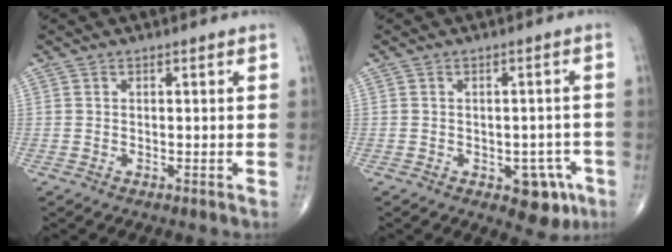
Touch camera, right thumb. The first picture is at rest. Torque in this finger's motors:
{"motor_torque": [0.63, 0.41, 0.43, -0.58, 0.01]}